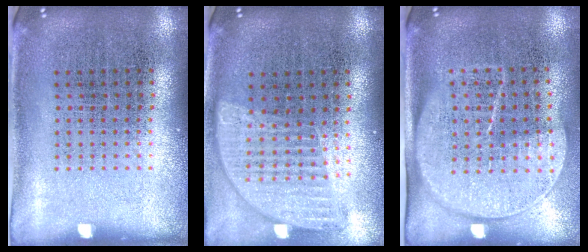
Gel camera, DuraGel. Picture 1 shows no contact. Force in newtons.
{"total": 1.1, "press": 1.1, "slide": 0.3}
{"total": 1.8, "press": 1.5, "slide": 1.0}